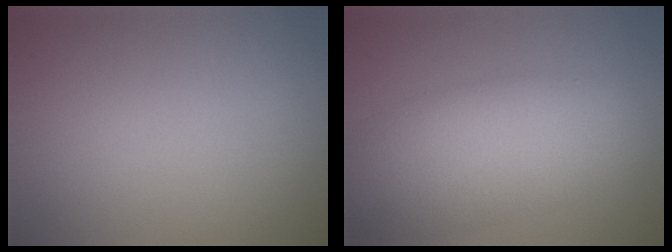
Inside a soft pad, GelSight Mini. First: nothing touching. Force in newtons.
{"total": 7.7, "press": 7.7, "slide": 0.3}